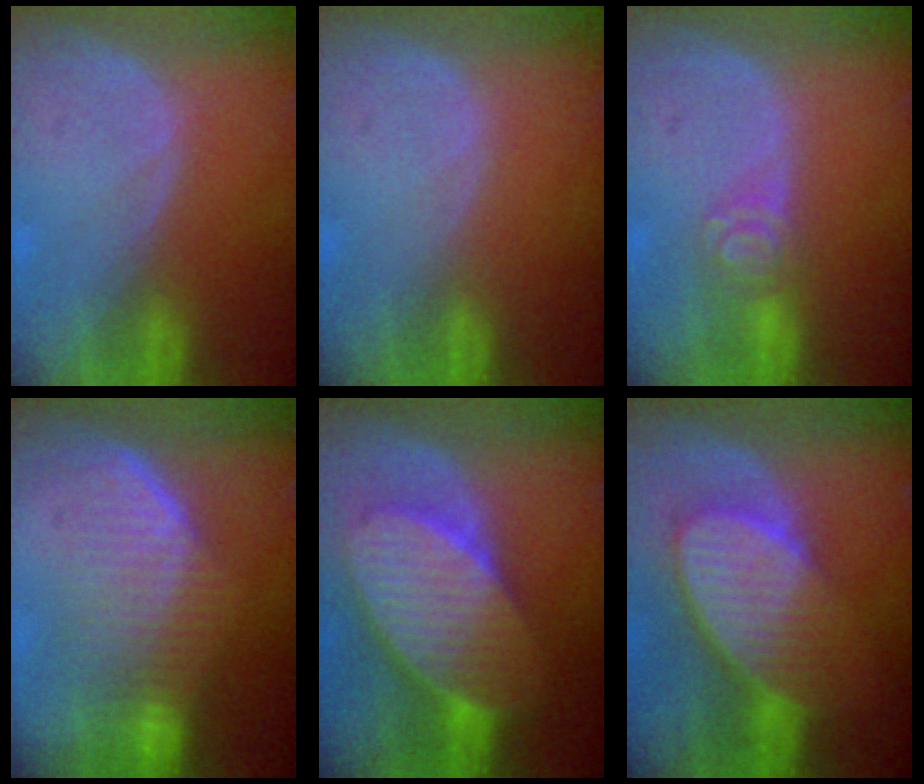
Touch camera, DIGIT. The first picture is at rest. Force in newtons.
{"total": 0.0}
{"total": 4.1, "press": 4.0, "slide": 0.9}
{"total": 7.5, "press": 7.5, "slide": 0.4}
{"total": 10.6, "press": 10.6, "slide": 0.7}
{"total": 9.0, "press": 8.1, "slide": 3.9}